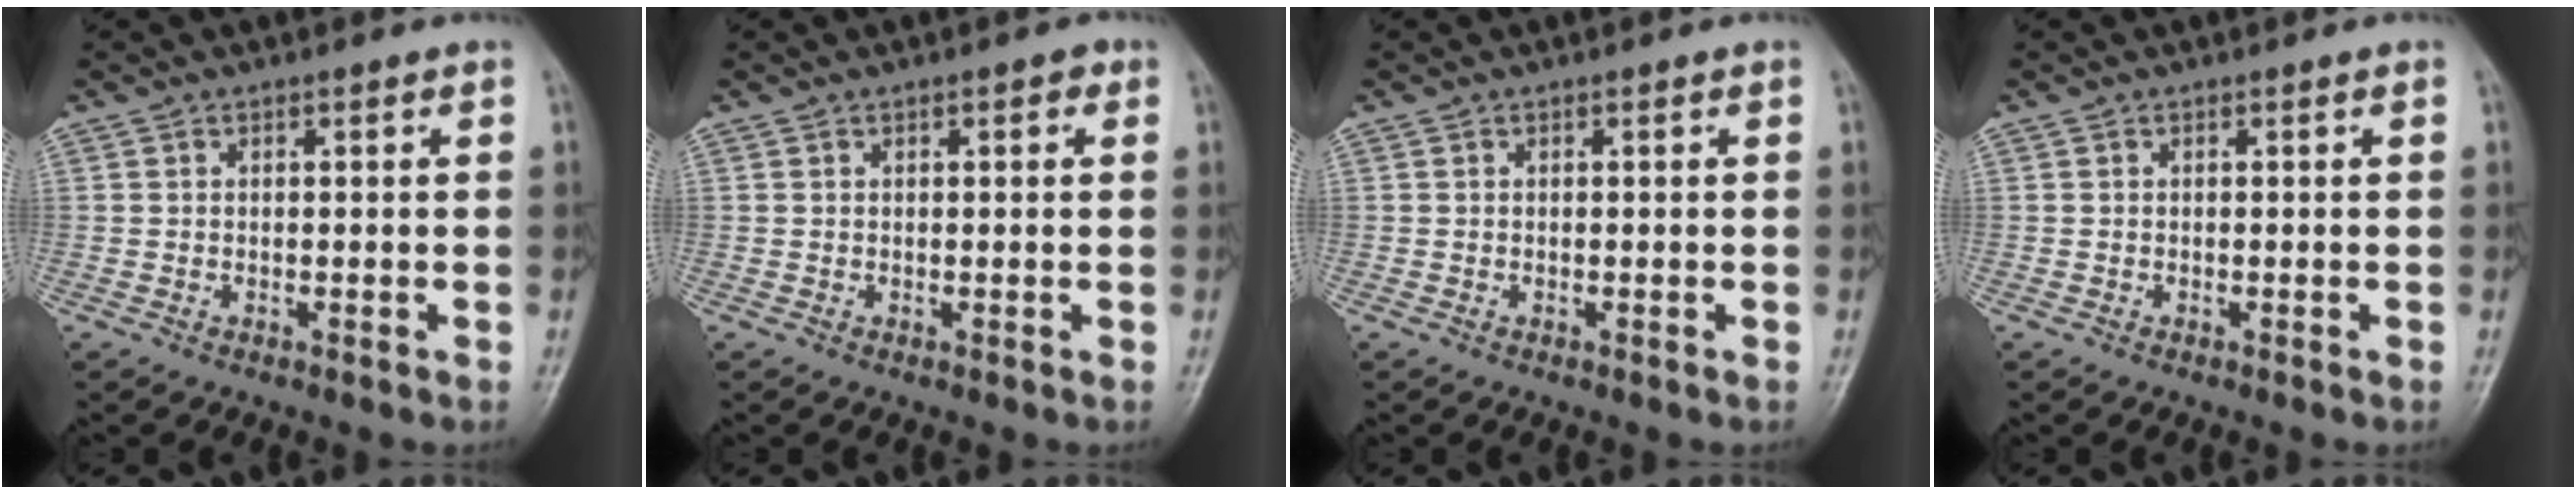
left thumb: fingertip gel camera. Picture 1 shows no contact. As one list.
[{"total": 1.7, "force": [0.7, 0.8, 1.3], "torque": [-0.014, 0.001, 0.007]}, {"total": 0.0}, {"total": 0.0}]